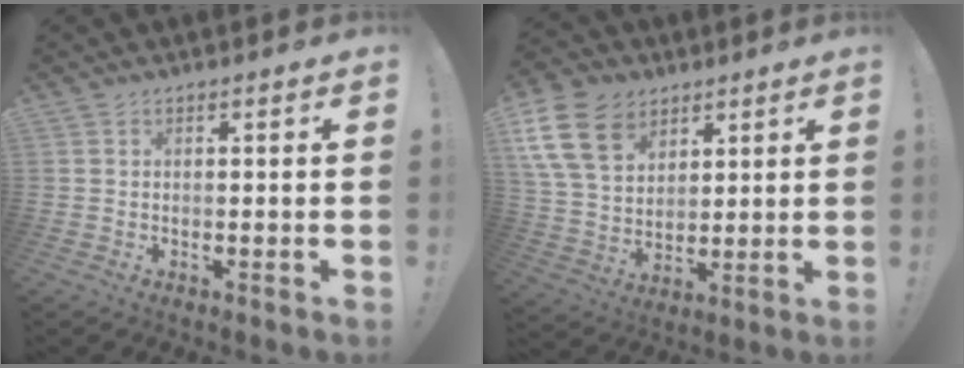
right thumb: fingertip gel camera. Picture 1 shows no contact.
{"total": 17.5, "force": [8.1, 12.5, 9.2], "torque": [-0.167, -0.035, 0.155]}